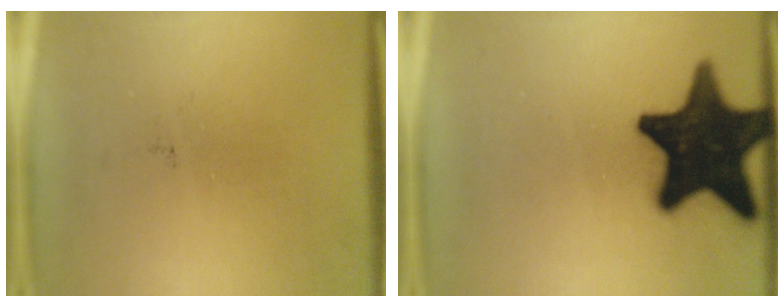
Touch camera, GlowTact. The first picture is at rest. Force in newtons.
{"total": 19.1}